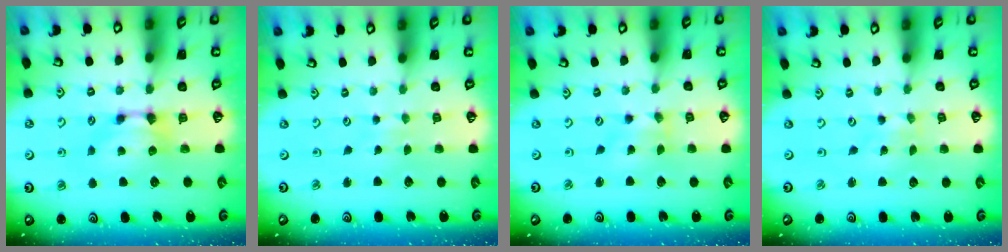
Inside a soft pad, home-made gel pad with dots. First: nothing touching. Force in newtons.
{"total": 4.5, "press": 4.5, "slide": 0.1}
{"total": 2.6, "press": 2.4, "slide": 1.0}
{"total": 6.9, "press": 6.9, "slide": 0.4}